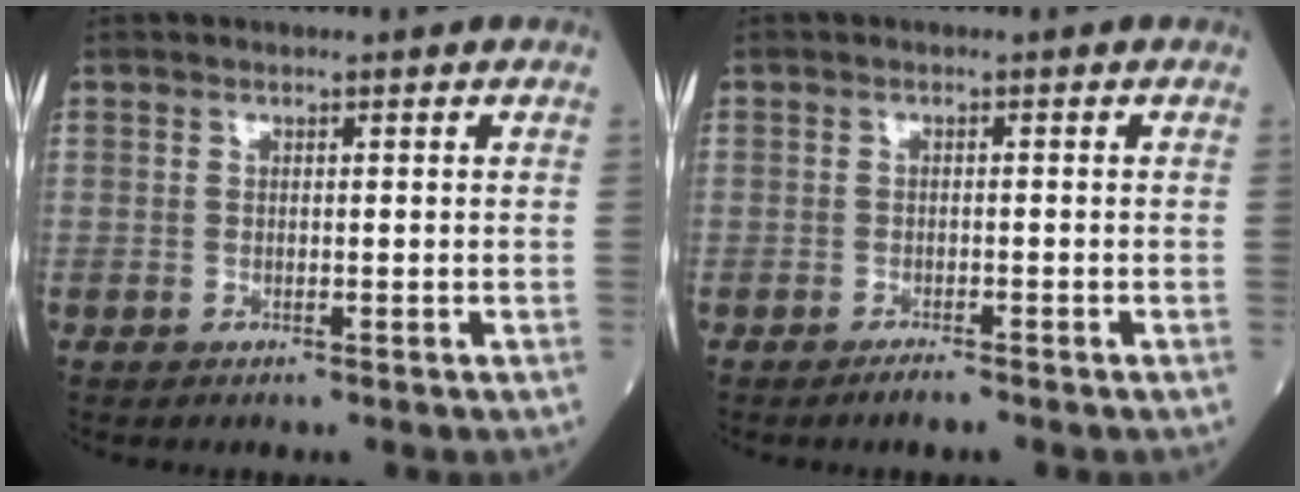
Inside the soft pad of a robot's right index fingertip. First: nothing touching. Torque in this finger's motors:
{"motor_torque": [-1.07, -0.50, -0.18, -0.03]}